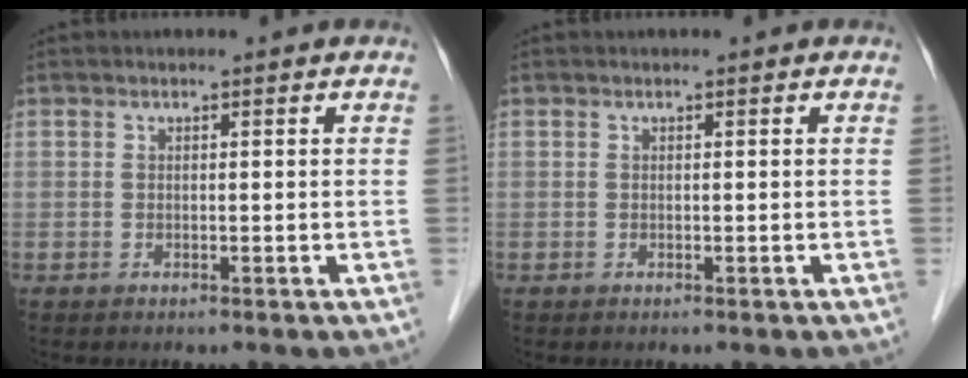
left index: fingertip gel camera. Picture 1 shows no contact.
{"total": 0.0}